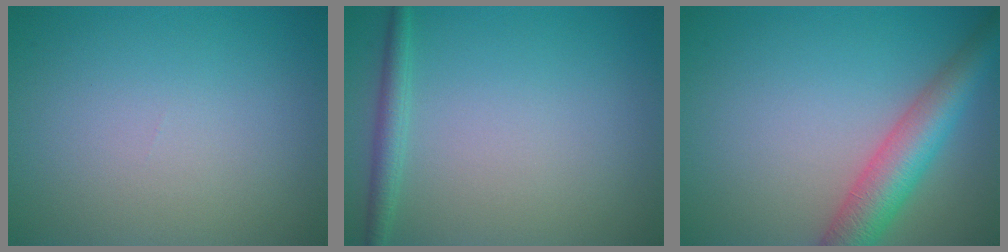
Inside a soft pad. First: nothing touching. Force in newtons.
{"total": 1.8, "press": 1.8, "slide": 0.1}
{"total": 5.6, "press": 5.6, "slide": 0.2}